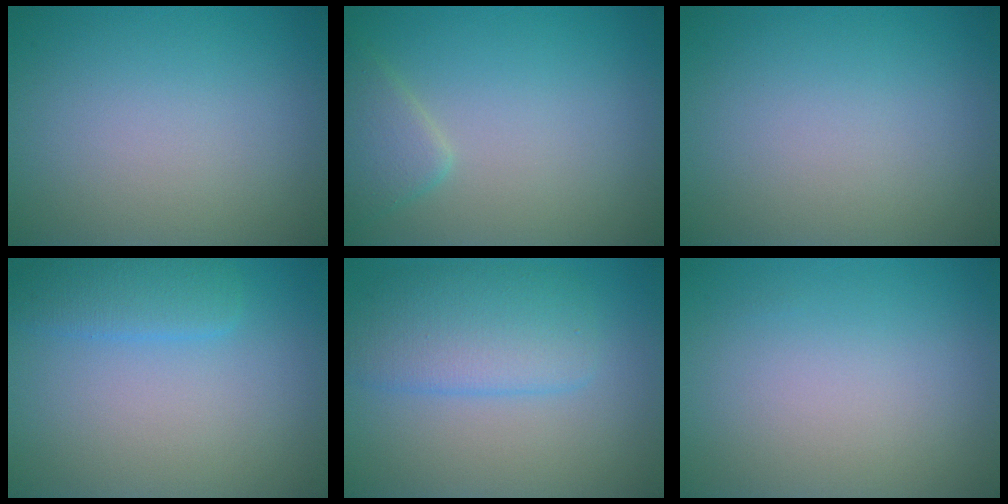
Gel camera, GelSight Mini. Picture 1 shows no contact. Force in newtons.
{"total": 2.3, "press": 2.3, "slide": 0.1}
{"total": 0.0}
{"total": 2.5, "press": 2.5, "slide": 0.1}
{"total": 4.4, "press": 4.4, "slide": 0.1}
{"total": 0.0}